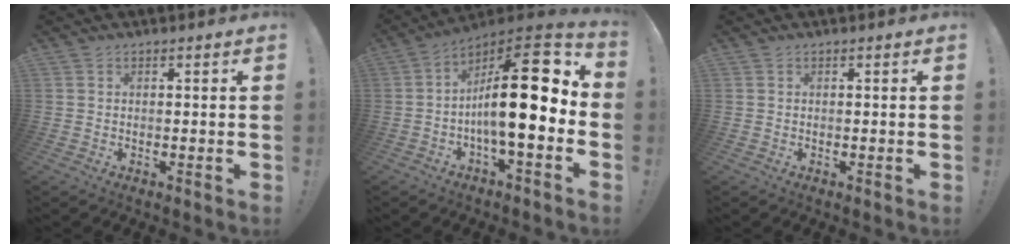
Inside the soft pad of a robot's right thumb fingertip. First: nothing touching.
{"total": 21.9, "force": [0.4, 6.4, 21.0], "torque": [-0.342, 0.000, 0.002]}
{"total": 0.0}